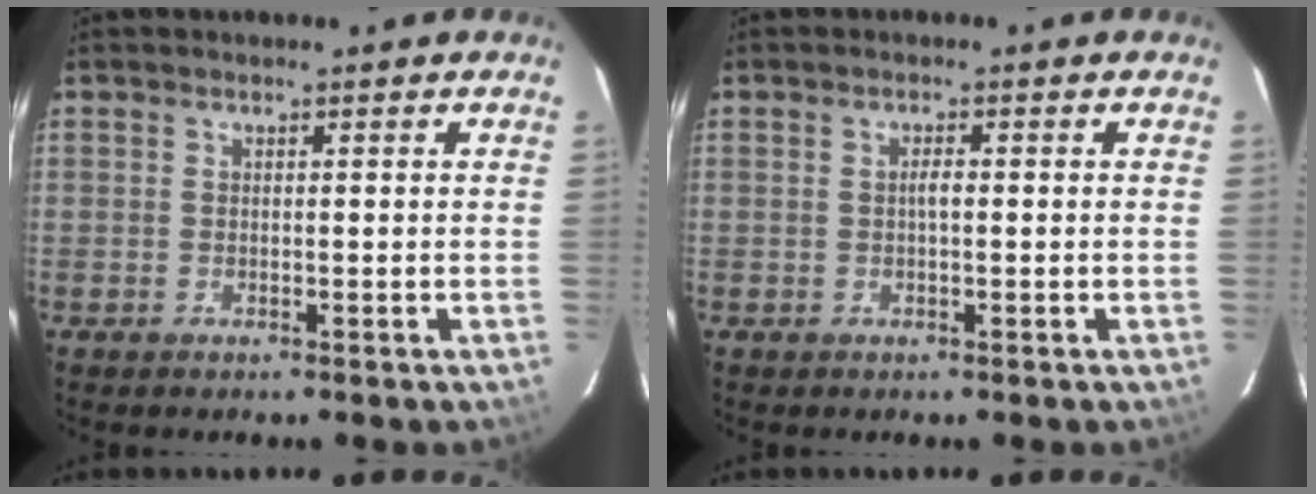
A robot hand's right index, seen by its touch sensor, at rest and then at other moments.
{"total": 1.4, "force": [0.0, 0.5, 1.3], "torque": [-0.022, 0.005, -0.002]}